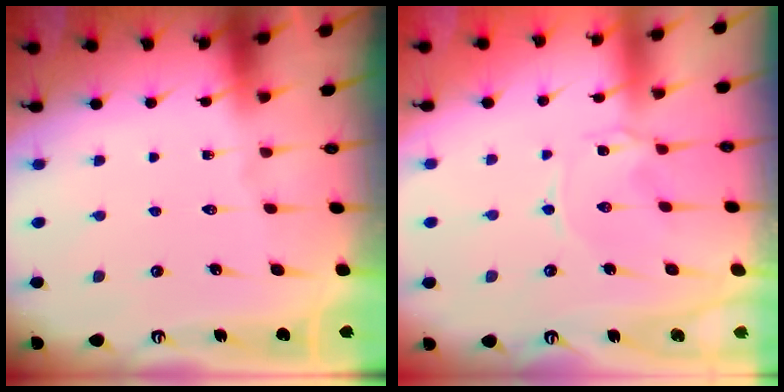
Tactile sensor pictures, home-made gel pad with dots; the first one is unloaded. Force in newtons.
{"total": 0.8, "press": 0.7, "slide": 0.3}